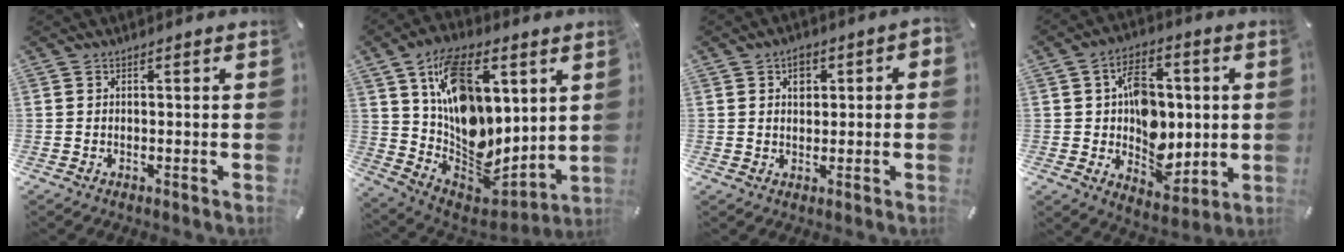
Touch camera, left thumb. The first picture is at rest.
{"total": 18.0, "force": [4.7, 12.2, 12.4], "torque": [-0.210, -0.040, 0.090]}
{"total": 4.5, "force": [0.9, 3.4, 2.7], "torque": [-0.024, -0.004, 0.007]}
{"total": 12.2, "force": [0.8, 9.7, 7.4], "torque": [-0.091, 0.006, 0.023]}